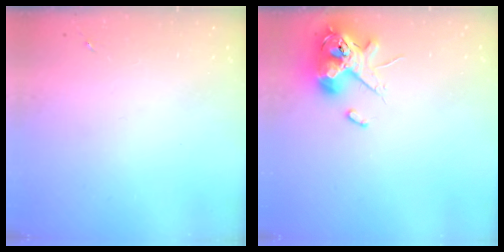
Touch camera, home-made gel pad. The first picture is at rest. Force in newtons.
{"total": 13.2, "press": 13.0, "slide": 2.3}